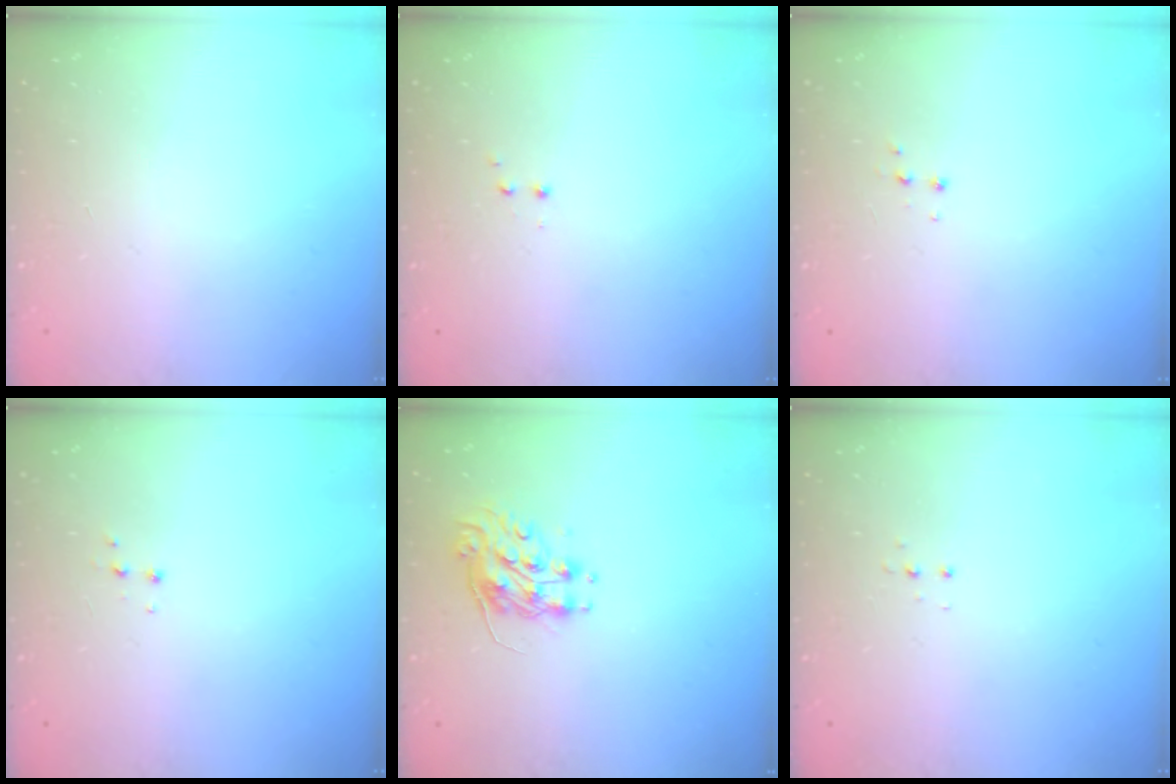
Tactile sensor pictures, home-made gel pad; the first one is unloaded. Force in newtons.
{"total": 1.2, "press": 1.1, "slide": 0.5}
{"total": 3.3, "press": 3.2, "slide": 0.4}
{"total": 3.3, "press": 3.2, "slide": 0.4}
{"total": 8.8, "press": 8.7, "slide": 0.4}
{"total": 3.3, "press": 3.2, "slide": 0.6}